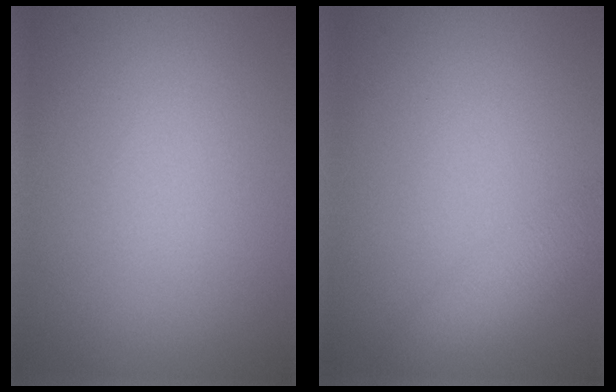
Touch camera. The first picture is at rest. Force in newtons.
{"total": 2.5, "press": 2.5, "slide": 0.1}